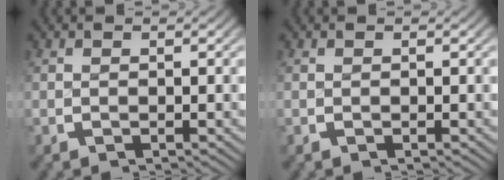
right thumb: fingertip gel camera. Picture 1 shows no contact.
{"total": 0.0}